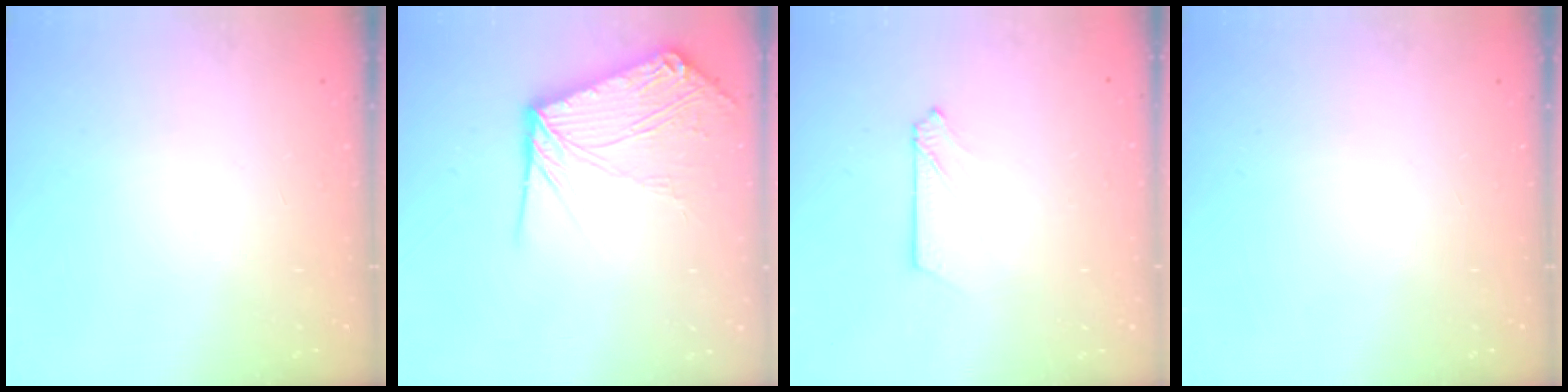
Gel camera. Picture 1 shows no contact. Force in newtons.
{"total": 12.7, "press": 12.6, "slide": 1.4}
{"total": 2.9, "press": 2.9, "slide": 0.4}
{"total": 0.0}